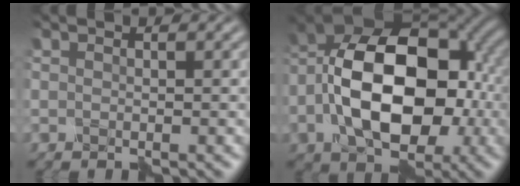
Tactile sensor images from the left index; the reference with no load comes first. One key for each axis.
{"total": 12.9, "fx": -1.9, "fy": 8.0, "fz": 10.0, "tx": -0.158, "ty": 0.004, "tz": -0.042}